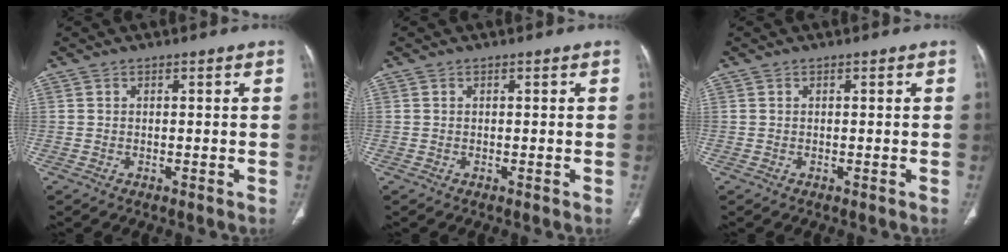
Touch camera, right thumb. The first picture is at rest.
{"total": 0.0}
{"total": 0.0}